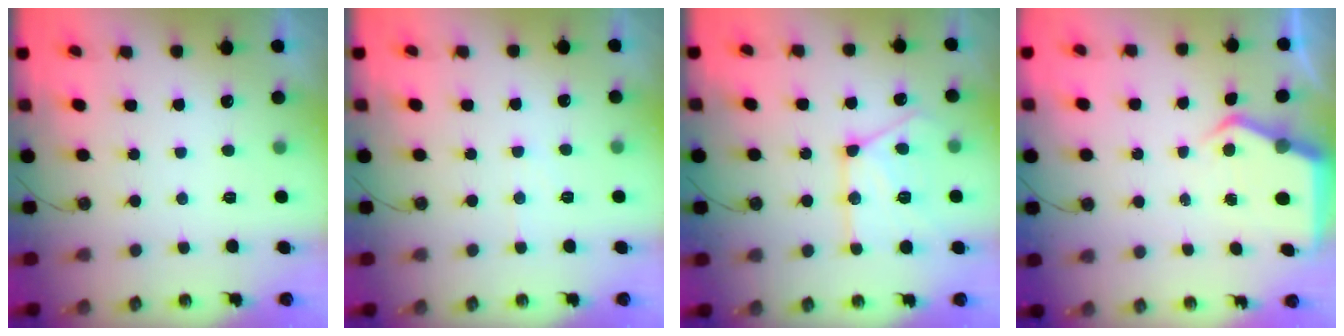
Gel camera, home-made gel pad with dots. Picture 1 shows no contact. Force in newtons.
{"total": 5.2, "press": 5.2, "slide": 0.8}
{"total": 17.1, "press": 17.0, "slide": 1.4}
{"total": 4.8, "press": 4.8, "slide": 0.7}